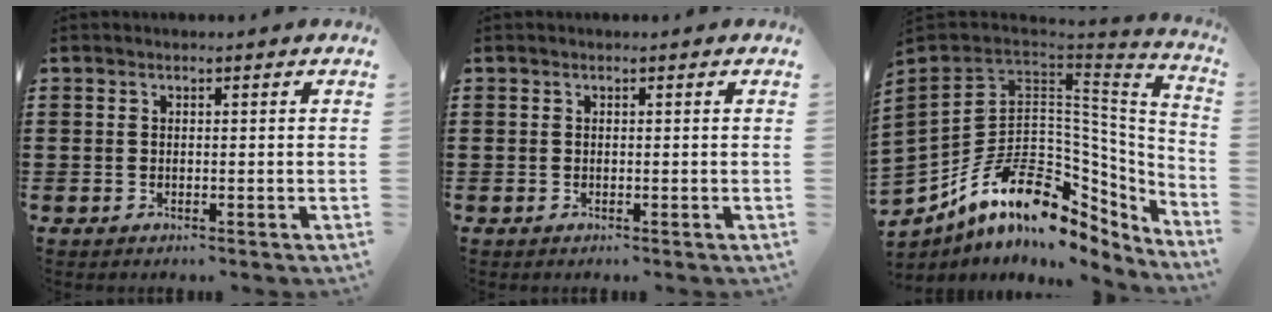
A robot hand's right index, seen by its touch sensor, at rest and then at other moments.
{"total": 0.0}
{"total": 19.1, "force": [-6.9, 12.2, 13.0], "torque": [-0.251, 0.011, -0.114]}